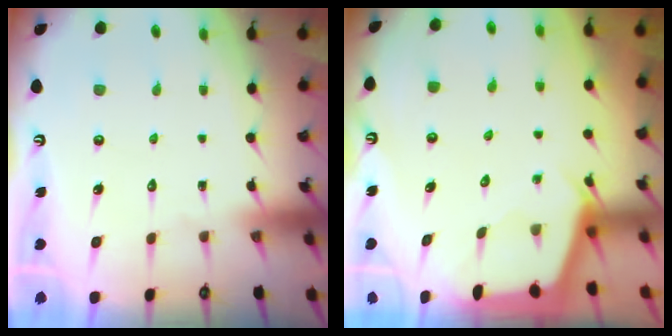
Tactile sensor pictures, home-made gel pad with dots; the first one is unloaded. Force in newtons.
{"total": 2.1, "press": 2.1, "slide": 0.3}